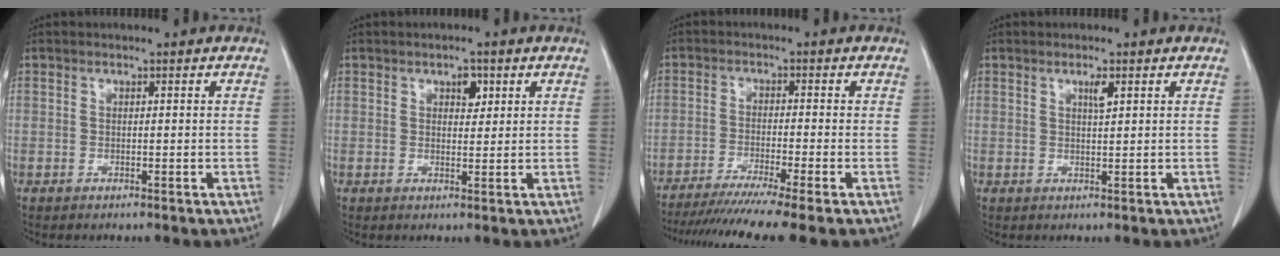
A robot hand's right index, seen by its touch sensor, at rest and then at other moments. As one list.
[{"total": 2.4, "force": [1.2, 1.3, 1.7], "torque": [-0.022, -0.001, 0.018]}, {"total": 11.3, "force": [-9.2, -1.7, 6.3], "torque": [-0.083, -0.033, -0.144]}, {"total": 1.6, "force": [0.8, 0.1, 1.4], "torque": [-0.027, -0.003, 0.014]}]